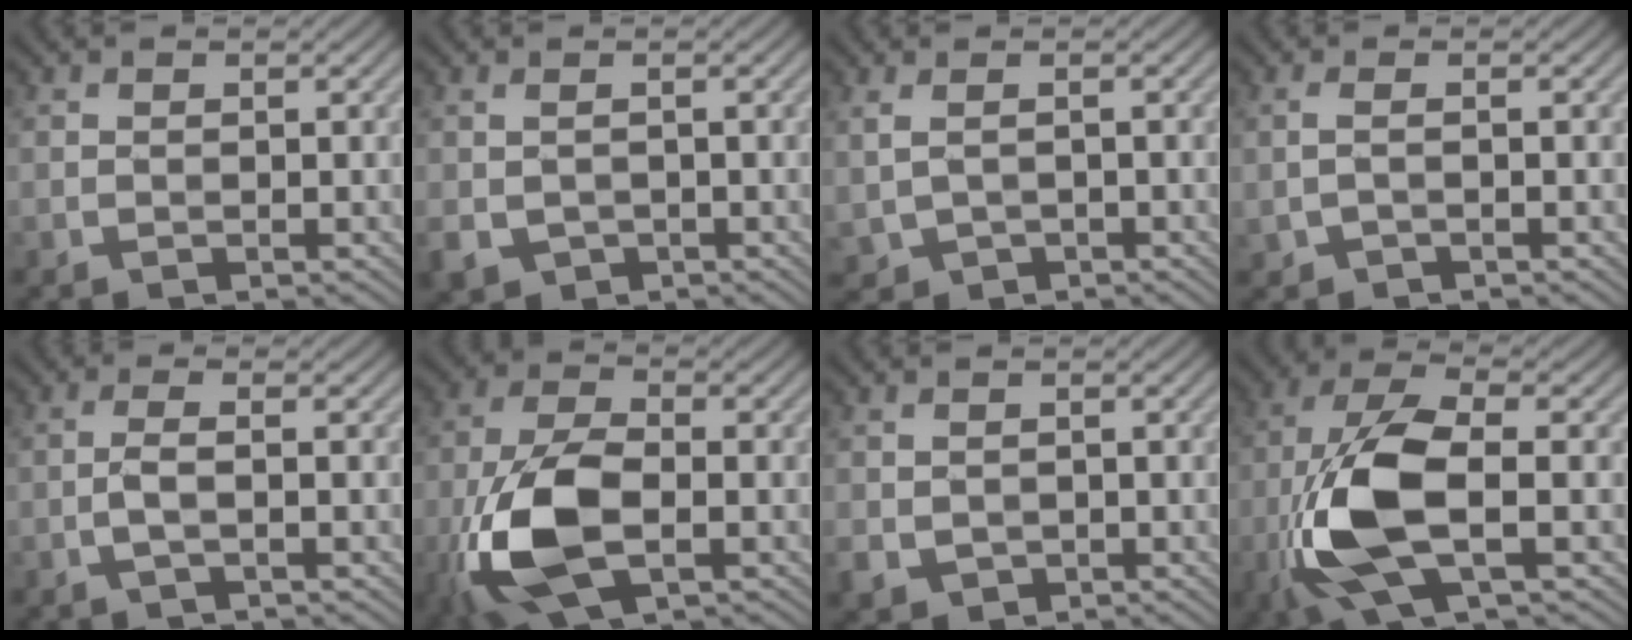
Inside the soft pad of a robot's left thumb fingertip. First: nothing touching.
{"total": 2.7, "force": [-0.8, 2.0, 1.7], "torque": [-0.053, -0.009, -0.014]}
{"total": 2.1, "force": [0.1, 1.4, 1.6], "torque": [-0.046, -0.003, 0.010]}
{"total": 1.3, "force": [-0.3, 0.4, 1.1], "torque": [-0.033, 0.003, -0.006]}
{"total": 2.1, "force": [-0.7, 0.2, 1.9], "torque": [-0.047, 0.007, -0.017]}
{"total": 12.8, "force": [-4.2, 6.4, 10.3], "torque": [-0.251, -0.017, -0.086]}
{"total": 2.3, "force": [-0.2, 1.9, 1.2], "torque": [-0.039, -0.005, -0.001]}
{"total": 11.7, "force": [-3.0, 4.5, 10.3], "torque": [-0.238, -0.002, -0.061]}